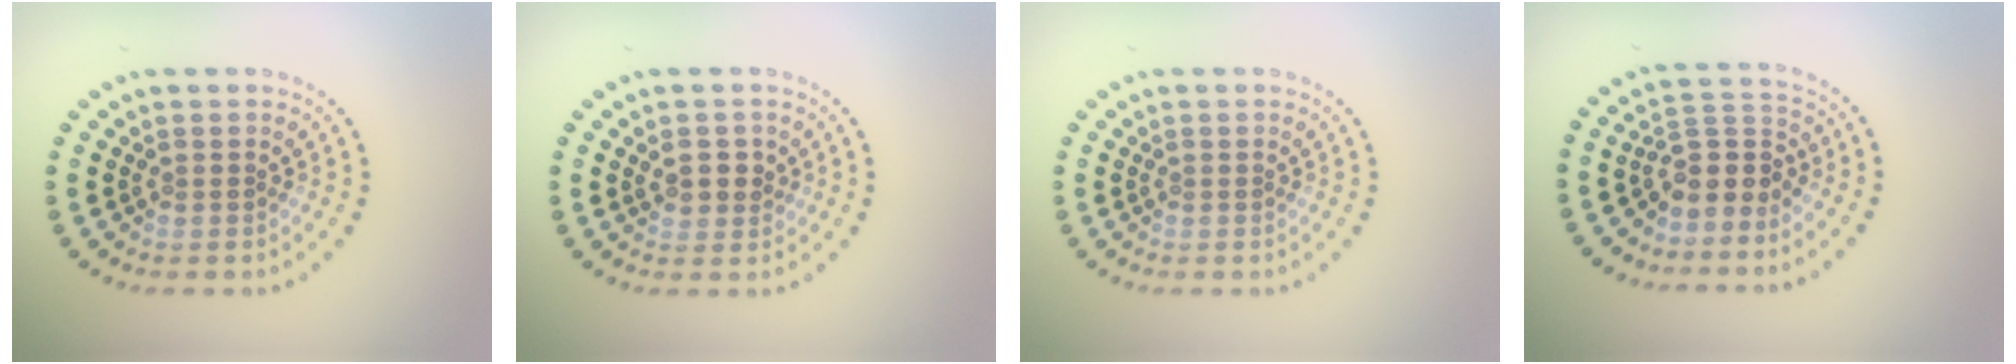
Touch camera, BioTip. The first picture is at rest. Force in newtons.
{"total": 2.4, "press": 2.3, "slide": 0.9}
{"total": 0.0}
{"total": 3.2, "press": 2.4, "slide": 2.1}